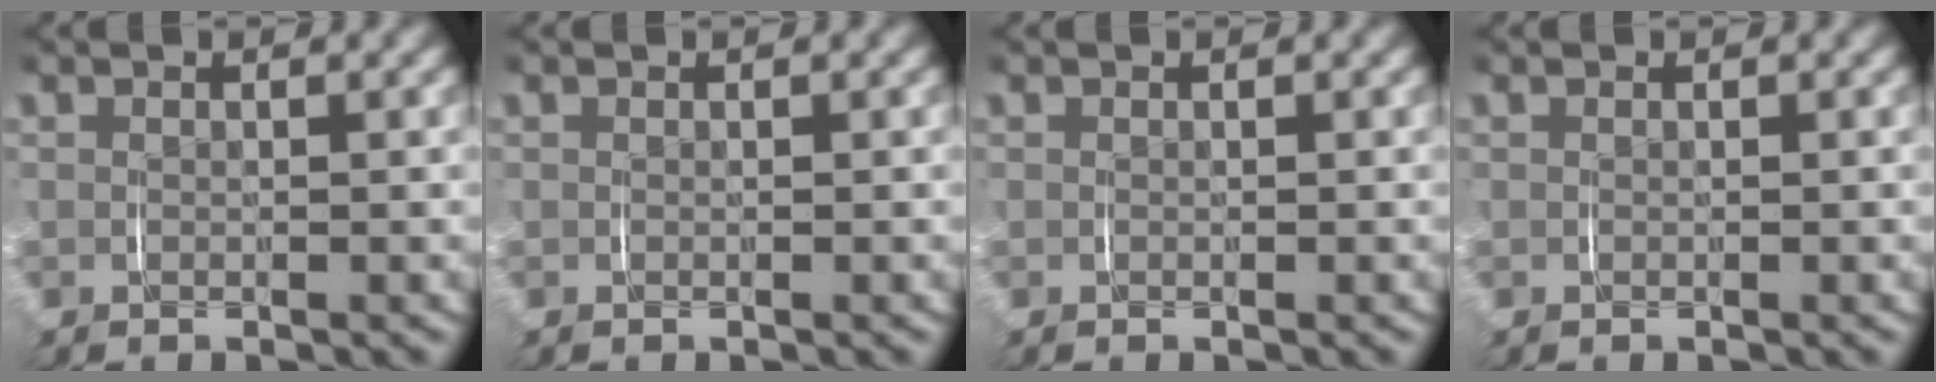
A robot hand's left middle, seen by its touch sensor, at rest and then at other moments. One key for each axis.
{"total": 0.0}
{"total": 0.0}
{"total": 0.0}